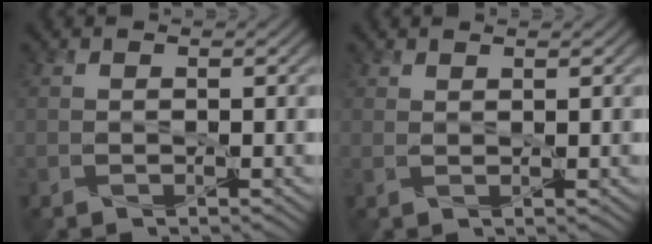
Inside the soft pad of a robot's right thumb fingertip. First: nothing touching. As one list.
[{"total": 0.8, "force": [0.7, 0.0, 0.4], "torque": [-0.012, 0.003, 0.020]}]